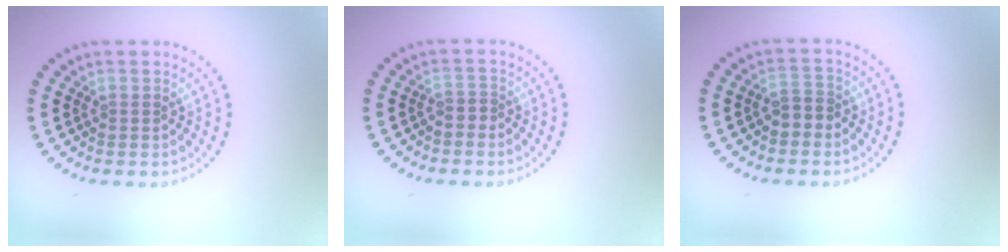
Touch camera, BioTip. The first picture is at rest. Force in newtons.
{"total": 0.6, "press": 0.4, "slide": 0.5}
{"total": 1.9, "press": 1.8, "slide": 0.7}